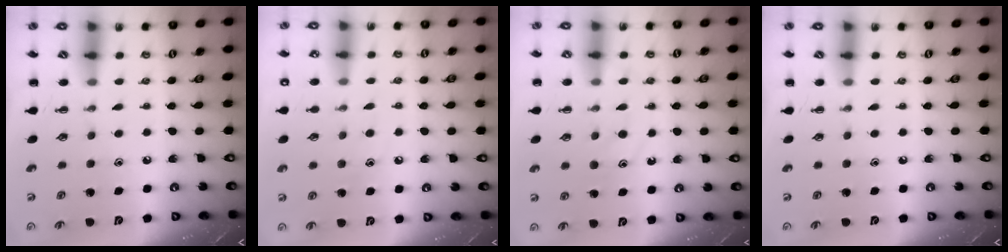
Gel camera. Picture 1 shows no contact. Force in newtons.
{"total": 8.3, "press": 8.1, "slide": 1.9}
{"total": 12.1, "press": 12.0, "slide": 0.9}
{"total": 0.0}